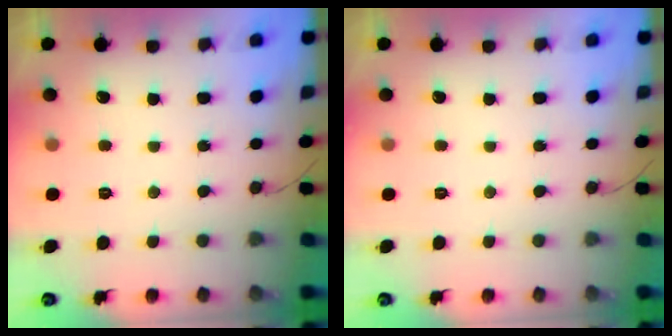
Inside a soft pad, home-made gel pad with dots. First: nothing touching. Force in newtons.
{"total": 0.0}